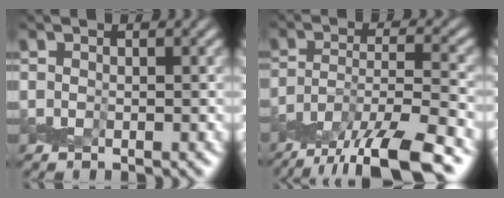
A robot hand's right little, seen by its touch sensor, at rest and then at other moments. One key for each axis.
{"total": 10.5, "fx": -7.9, "fy": 2.8, "fz": 6.3, "tx": -0.111, "ty": -0.019, "tz": -0.133}